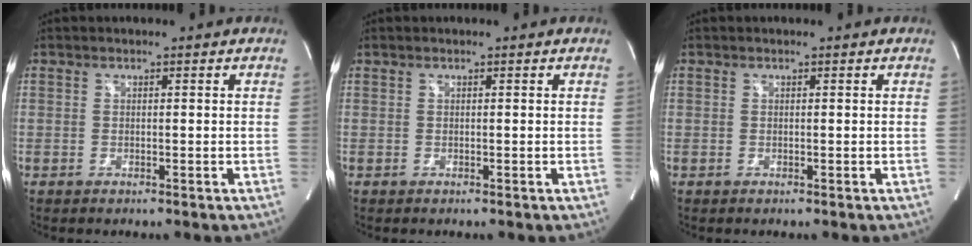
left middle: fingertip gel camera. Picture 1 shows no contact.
{"total": 0.0}
{"total": 0.0}